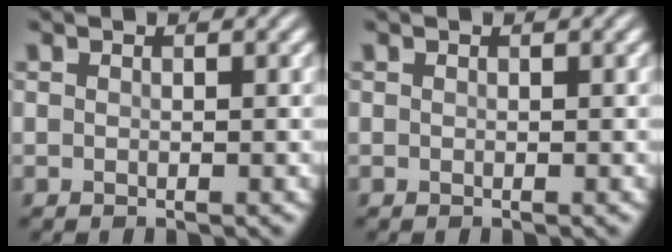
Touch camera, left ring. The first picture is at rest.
{"total": 0.0}